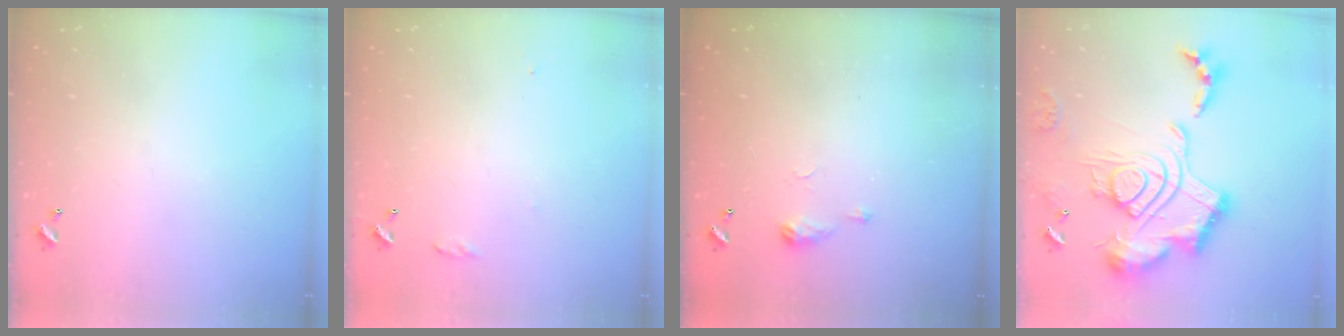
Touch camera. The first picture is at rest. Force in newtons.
{"total": 6.3, "press": 6.3, "slide": 0.8}
{"total": 5.4, "press": 5.3, "slide": 0.8}
{"total": 3.0, "press": 2.4, "slide": 1.8}